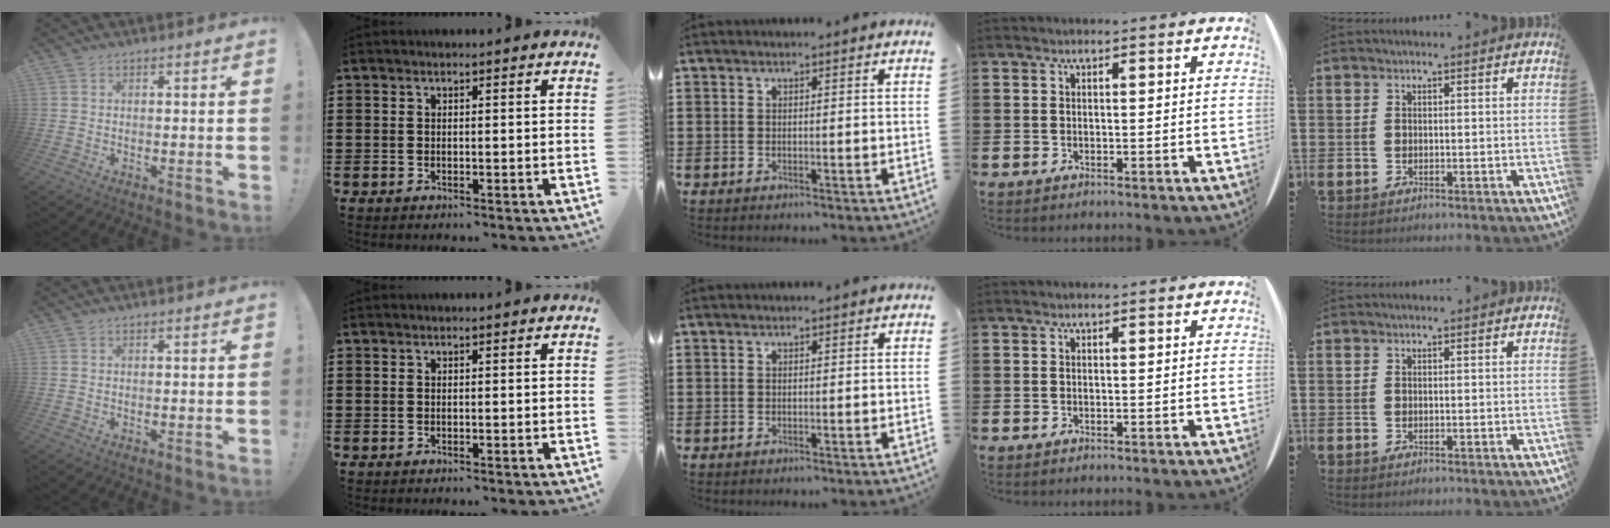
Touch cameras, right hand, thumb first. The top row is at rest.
{}